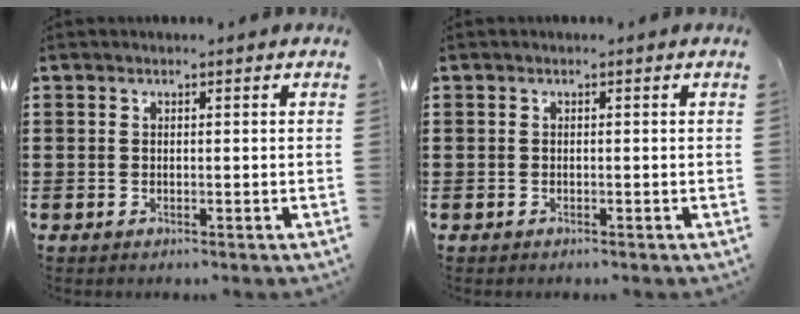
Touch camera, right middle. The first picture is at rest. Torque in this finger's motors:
{"motor_torque": [-2.14, 0.00, 0.01, 0.00]}